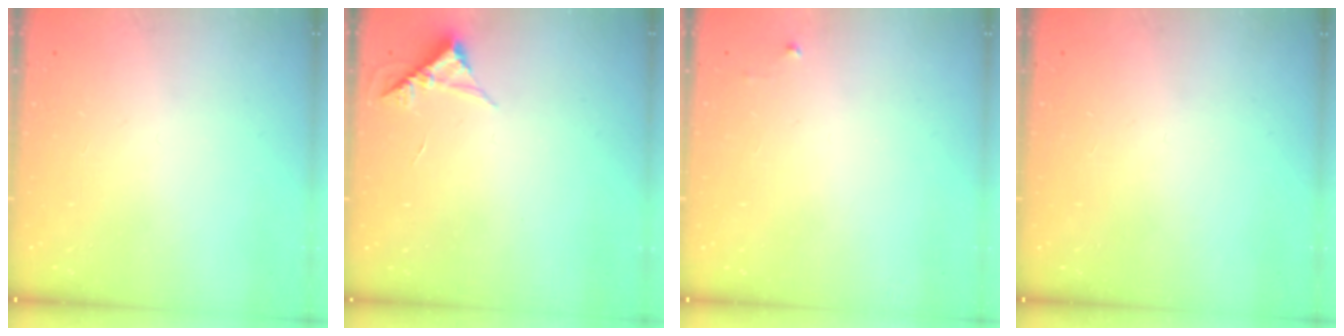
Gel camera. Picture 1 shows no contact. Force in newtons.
{"total": 4.6, "press": 4.6, "slide": 0.3}
{"total": 2.5, "press": 2.5, "slide": 0.4}
{"total": 0.0}